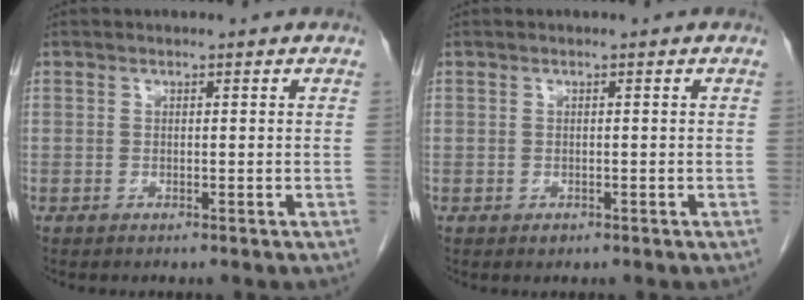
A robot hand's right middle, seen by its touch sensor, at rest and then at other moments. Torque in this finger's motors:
{"motor_torque": [-0.09, -0.01, 0.06, 0.02]}